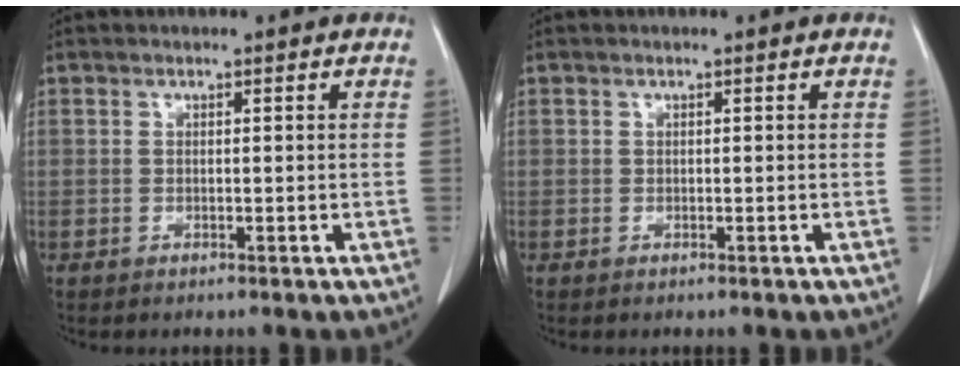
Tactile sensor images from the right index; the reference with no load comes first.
{"total": 0.0}